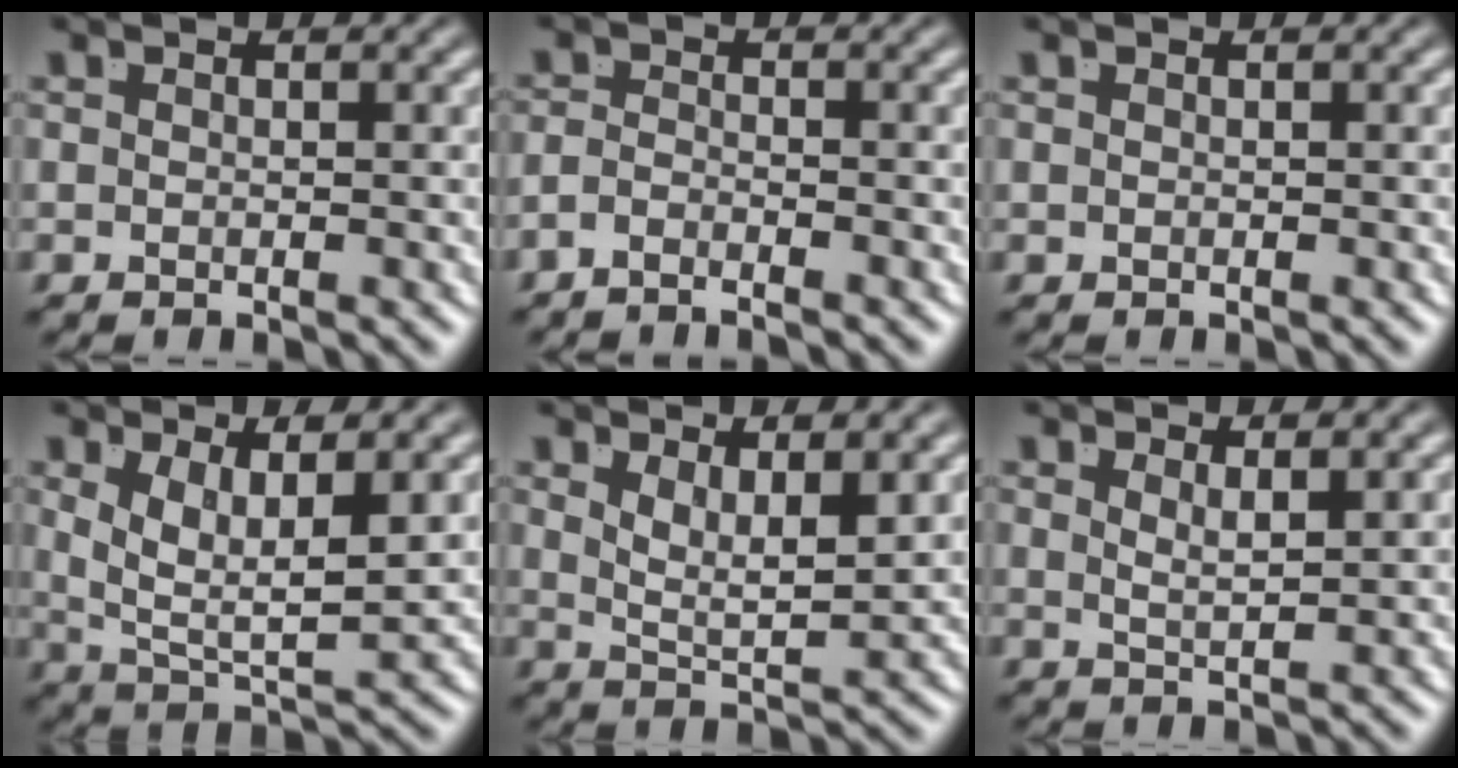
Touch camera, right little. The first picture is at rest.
{"total": 2.0, "force": [-1.9, -0.3, 0.4], "torque": [-0.009, -0.013, -0.030]}
{"total": 0.0}
{"total": 5.1, "force": [0.9, 2.6, 4.3], "torque": [-0.096, -0.027, 0.028]}
{"total": 3.1, "force": [1.6, 0.8, 2.5], "torque": [-0.050, -0.012, 0.027]}
{"total": 1.9, "force": [1.1, -1.0, 1.1], "torque": [-0.017, -0.012, 0.029]}